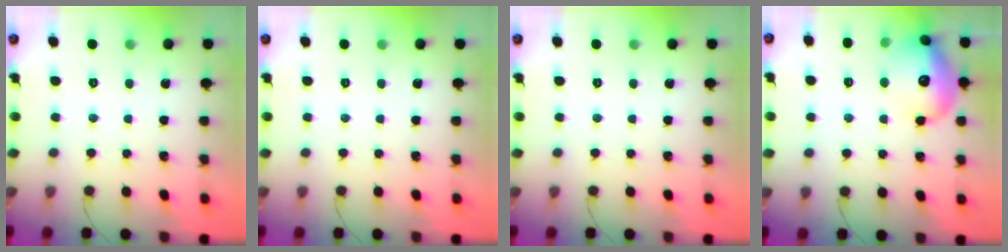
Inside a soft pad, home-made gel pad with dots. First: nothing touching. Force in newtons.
{"total": 0.0}
{"total": 0.0}
{"total": 16.2, "press": 16.1, "slide": 1.7}